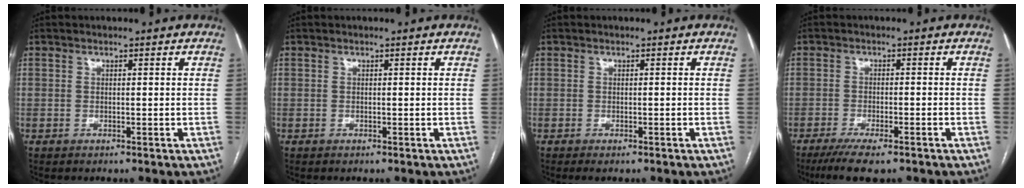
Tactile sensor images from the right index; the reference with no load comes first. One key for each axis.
{"total": 0.0}
{"total": 1.2, "fx": -0.9, "fy": 0.2, "fz": 0.9, "tx": -0.011, "ty": -0.003, "tz": -0.011}
{"total": 7.9, "fx": -6.0, "fy": 1.4, "fz": 4.9, "tx": -0.074, "ty": -0.016, "tz": -0.093}